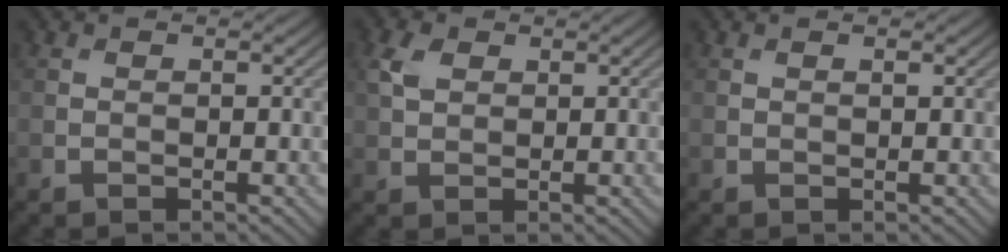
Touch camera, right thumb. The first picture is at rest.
{"total": 2.7, "force": [1.2, 1.7, 1.8], "torque": [-0.046, 0.008, 0.023]}
{"total": 0.7, "force": [0.4, 0.1, 0.6], "torque": [-0.012, 0.001, 0.005]}